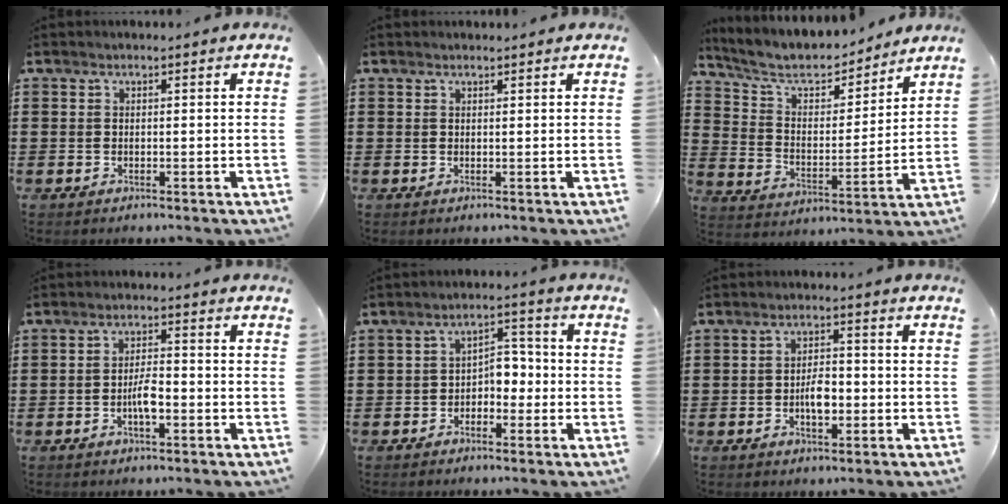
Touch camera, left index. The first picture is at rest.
{"total": 0.6, "force": [0.6, 0.1, 0.1], "torque": [-0.003, 0.000, 0.012]}
{"total": 7.2, "force": [6.0, 2.5, 2.9], "torque": [-0.085, -0.032, 0.102]}
{"total": 3.9, "force": [-1.2, 1.2, 3.5], "torque": [-0.069, 0.006, -0.025]}
{"total": 3.9, "force": [-1.7, 2.5, 2.4], "torque": [-0.051, 0.013, -0.037]}
{"total": 4.0, "force": [-0.9, 1.9, 3.4], "torque": [-0.055, 0.002, -0.020]}